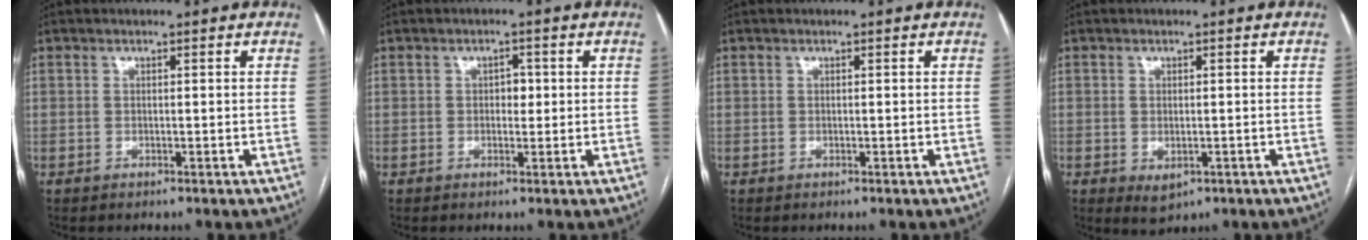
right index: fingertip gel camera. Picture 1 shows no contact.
{"total": 1.9, "force": [0.1, 1.3, 1.4], "torque": [-0.017, 0.004, 0.001]}
{"total": 0.0}
{"total": 2.8, "force": [-1.0, 1.6, 2.1], "torque": [-0.032, -0.004, -0.003]}